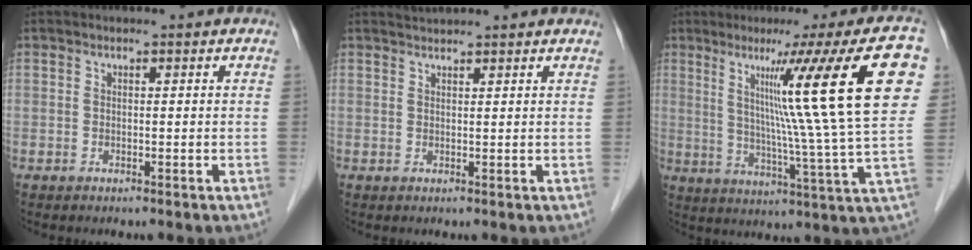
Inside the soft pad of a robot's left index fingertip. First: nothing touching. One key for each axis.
{"total": 2.9, "fx": 2.8, "fy": -0.2, "fz": 0.5, "tx": -0.011, "ty": 0.022, "tz": 0.043}
{"total": 21.7, "fx": 6.9, "fy": -1.6, "fz": 20.5, "tx": -0.279, "ty": 0.006, "tz": 0.089}